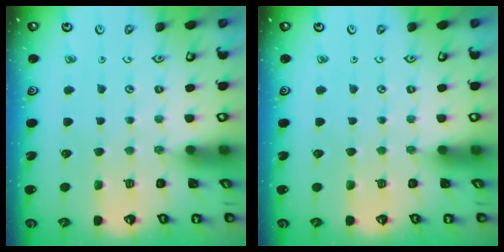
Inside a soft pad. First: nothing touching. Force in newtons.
{"total": 0.0}